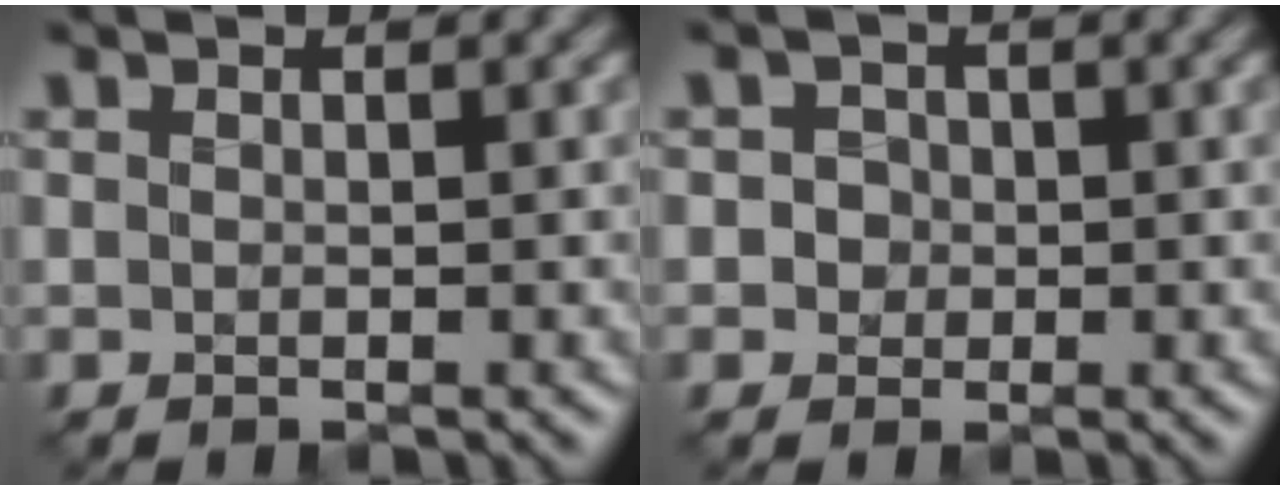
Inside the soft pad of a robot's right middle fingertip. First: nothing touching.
{"total": 2.1, "force": [0.2, 1.9, 0.8], "torque": [-0.010, 0.005, 0.004]}